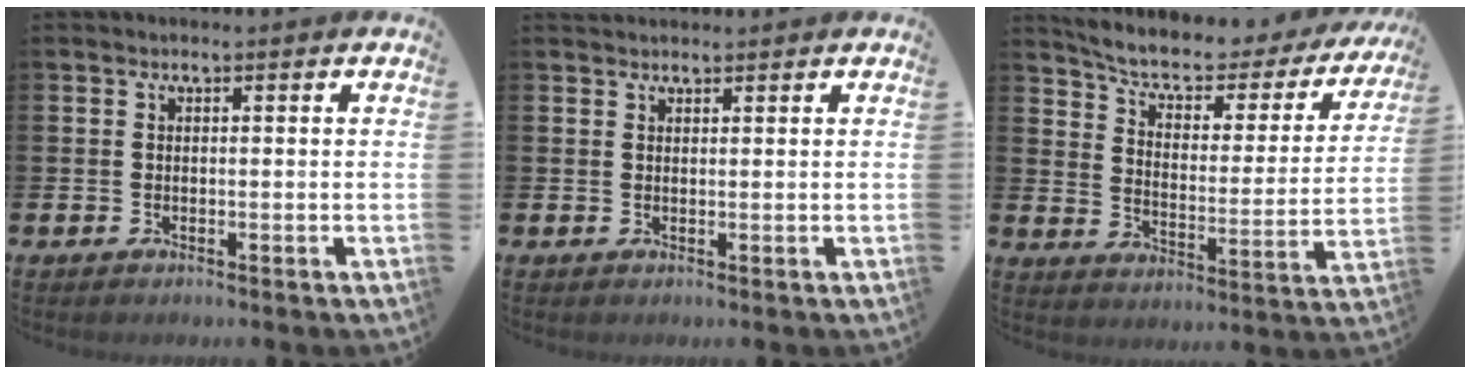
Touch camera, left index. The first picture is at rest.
{"total": 1.2, "force": [1.1, 0.3, 0.0], "torque": [0.012, -0.002, 0.018]}
{"total": 6.0, "force": [5.0, 2.1, 2.6], "torque": [-0.077, -0.038, 0.078]}